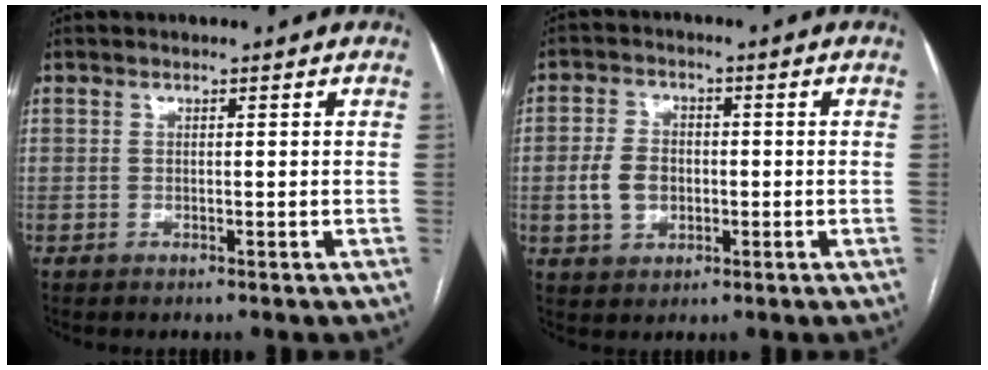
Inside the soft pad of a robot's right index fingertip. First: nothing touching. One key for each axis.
{"total": 5.8, "fx": -0.7, "fy": 4.3, "fz": 3.8, "tx": -0.081, "ty": 0.014, "tz": -0.008}